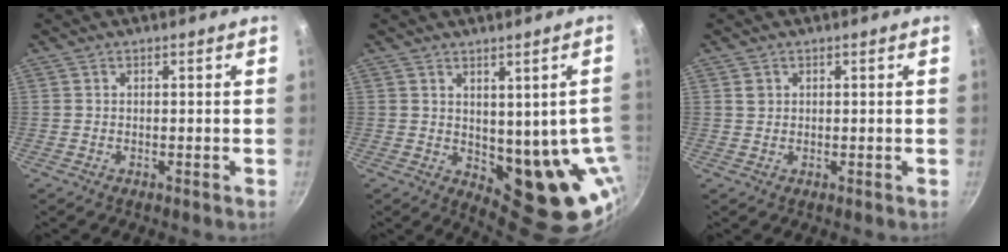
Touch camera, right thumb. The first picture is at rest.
{"total": 13.0, "force": [0.0, 7.0, 11.0], "torque": [-0.097, -0.013, 0.022]}
{"total": 1.3, "force": [0.5, 1.2, 0.4], "torque": [-0.003, 0.004, 0.008]}